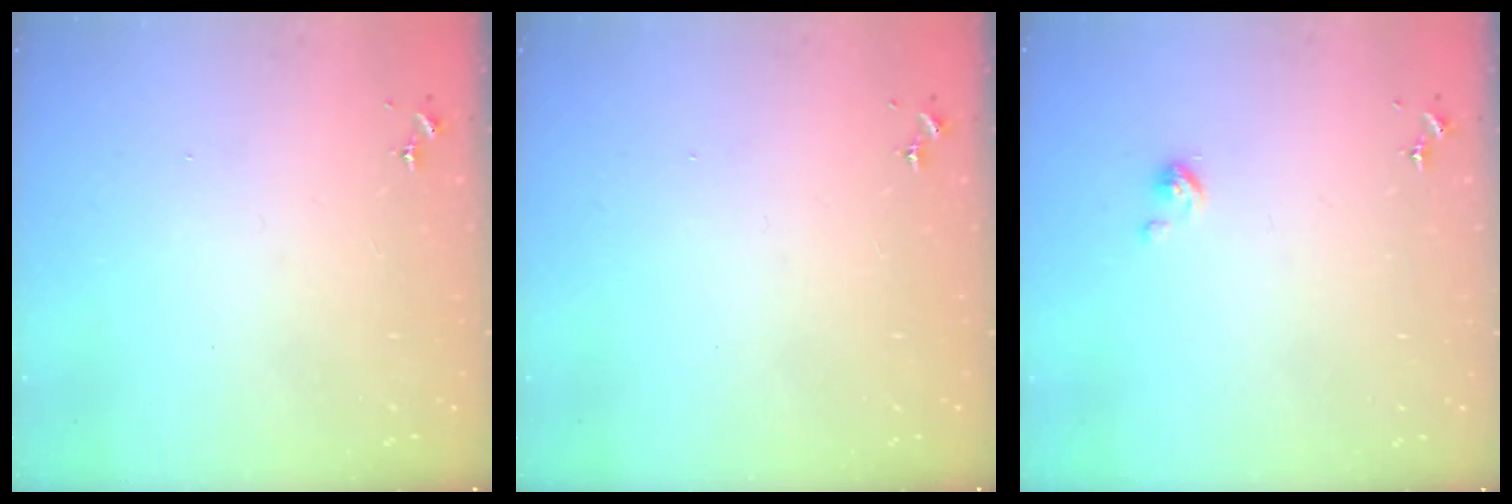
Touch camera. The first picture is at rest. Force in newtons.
{"total": 0.0}
{"total": 3.6, "press": 3.6, "slide": 0.3}